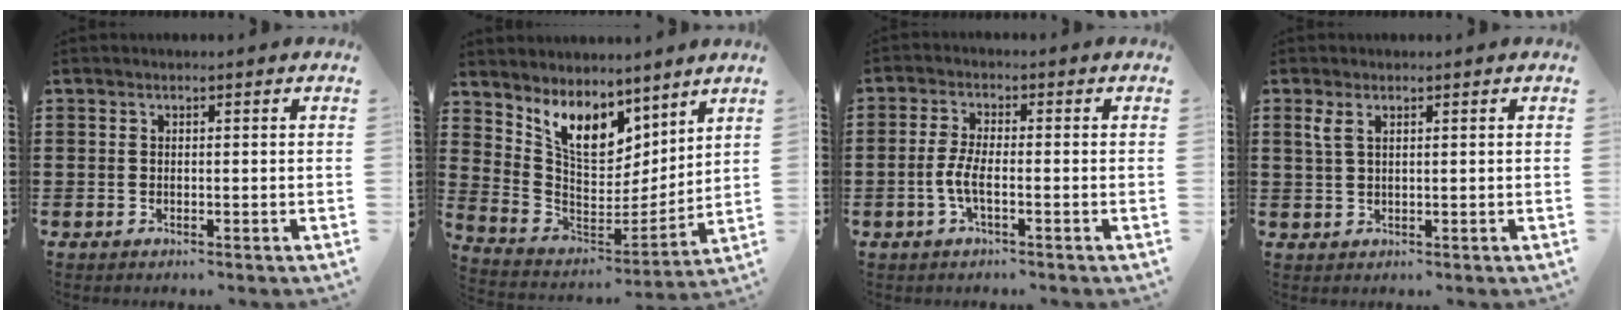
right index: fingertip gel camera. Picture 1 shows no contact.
{"total": 9.3, "force": [6.6, 5.0, 4.1], "torque": [-0.117, -0.033, 0.129]}
{"total": 4.1, "force": [-1.3, 1.1, 3.7], "torque": [-0.093, -0.006, -0.031]}
{"total": 2.2, "force": [1.0, 0.9, 1.8], "torque": [-0.039, 0.005, 0.017]}